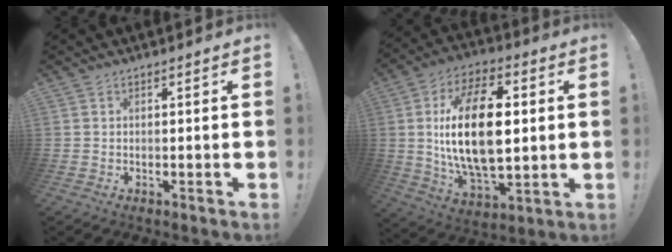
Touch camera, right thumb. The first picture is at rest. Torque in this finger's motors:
{"motor_torque": [0.02, 1.59, 1.74, -1.02, 0.72]}